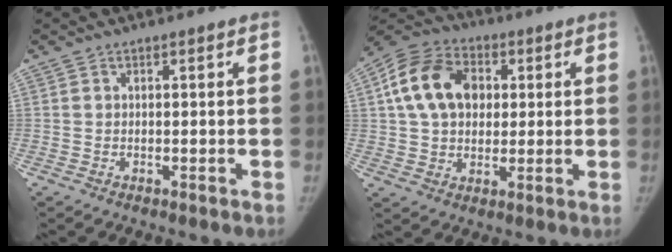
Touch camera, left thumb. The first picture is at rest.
{"total": 14.7, "force": [3.1, 10.7, 9.7], "torque": [-0.159, 0.013, 0.045]}